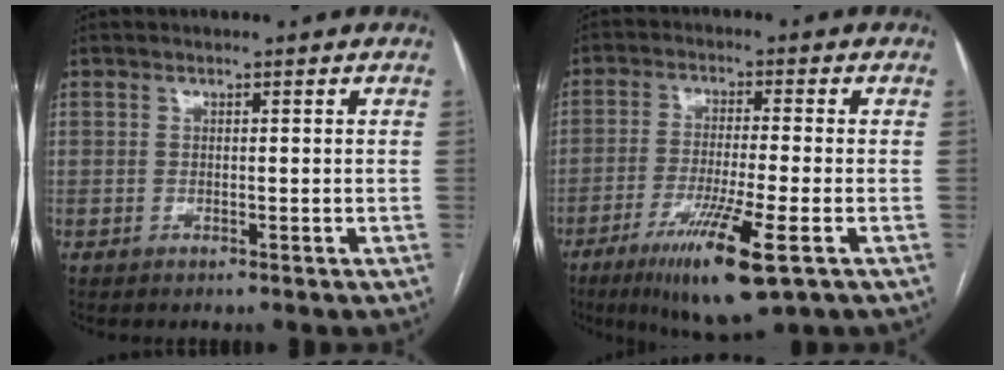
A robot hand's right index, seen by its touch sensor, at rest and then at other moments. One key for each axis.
{"total": 11.9, "fx": -5.9, "fy": 0.6, "fz": 10.3, "tx": -0.189, "ty": -0.035, "tz": -0.097}